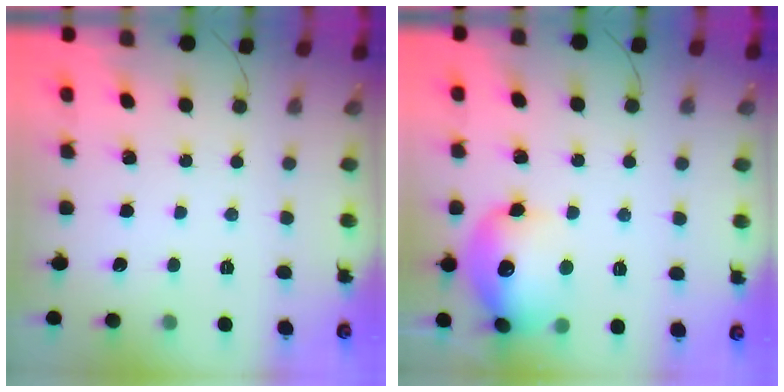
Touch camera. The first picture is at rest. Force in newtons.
{"total": 15.8, "press": 15.7, "slide": 1.8}